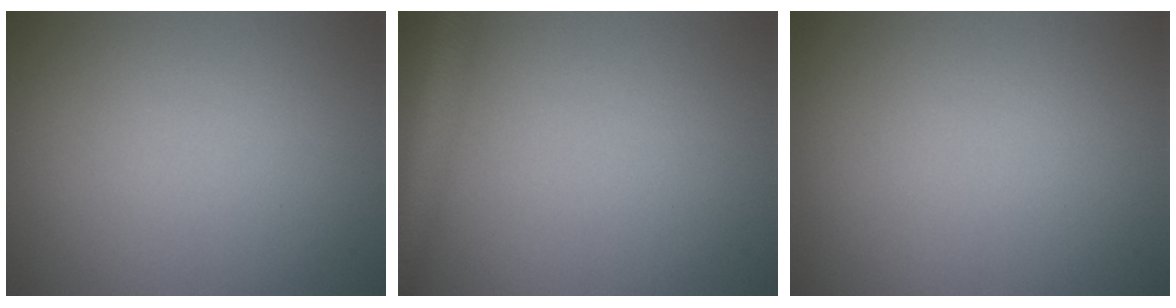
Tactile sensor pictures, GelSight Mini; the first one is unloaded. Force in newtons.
{"total": 2.8, "press": 2.8, "slide": 0.2}
{"total": 0.0}